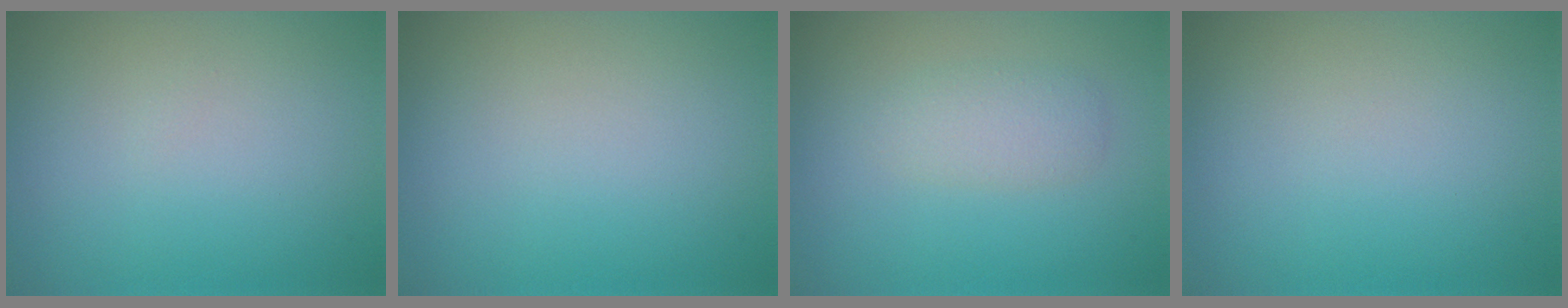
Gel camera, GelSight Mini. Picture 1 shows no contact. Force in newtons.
{"total": 0.0}
{"total": 2.0, "press": 2.0, "slide": 0.2}
{"total": 0.0}